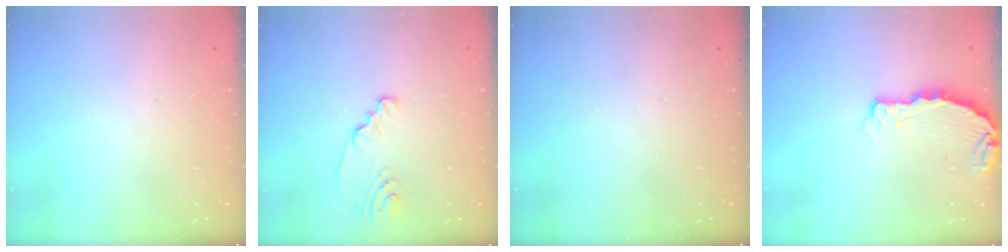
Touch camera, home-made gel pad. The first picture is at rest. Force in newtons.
{"total": 2.3, "press": 2.3, "slide": 0.3}
{"total": 0.0}
{"total": 3.9, "press": 3.9, "slide": 0.5}